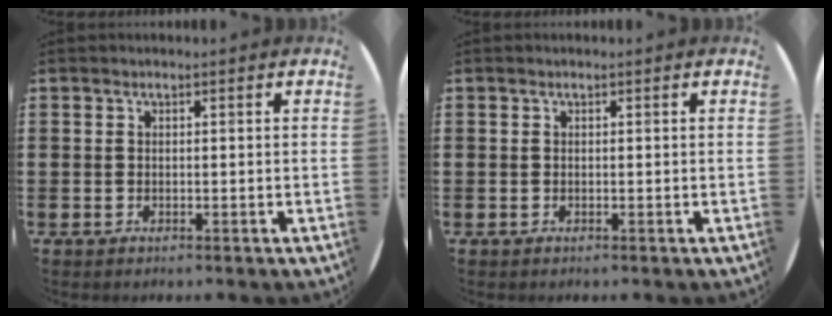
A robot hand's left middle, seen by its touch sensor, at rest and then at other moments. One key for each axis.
{"total": 0.0}